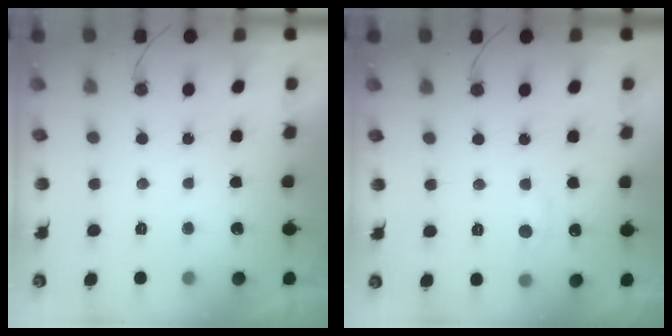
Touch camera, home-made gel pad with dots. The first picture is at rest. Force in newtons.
{"total": 7.2, "press": 7.1, "slide": 0.8}